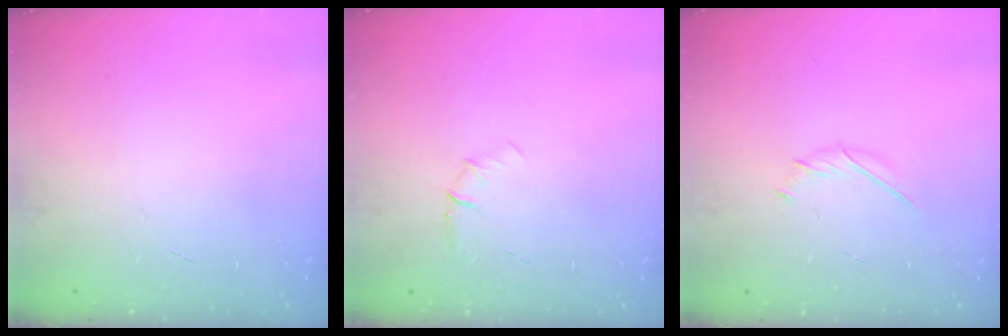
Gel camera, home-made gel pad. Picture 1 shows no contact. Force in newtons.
{"total": 5.2, "press": 4.9, "slide": 1.6}
{"total": 1.9, "press": 1.8, "slide": 0.6}